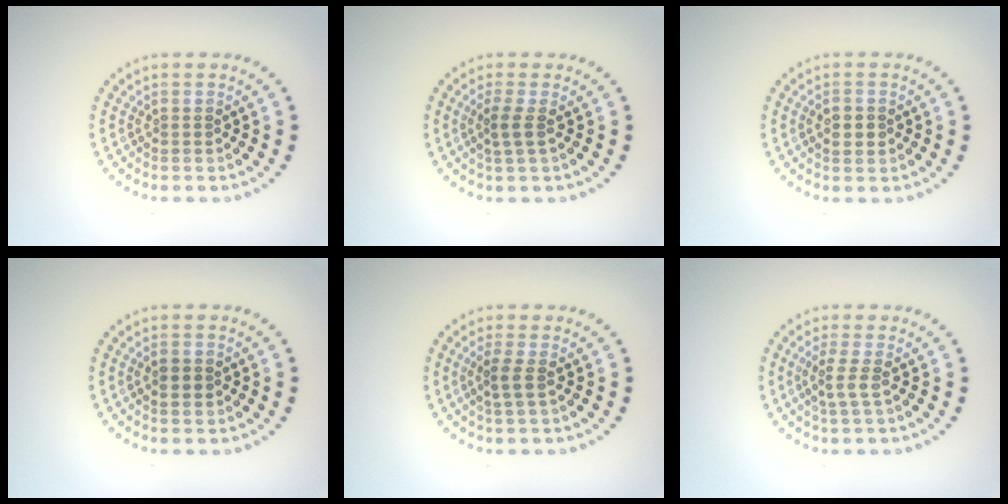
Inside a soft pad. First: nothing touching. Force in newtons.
{"total": 1.6, "press": 1.3, "slide": 0.9}
{"total": 1.6, "press": 1.6, "slide": 0.0}
{"total": 1.7, "press": 1.7, "slide": 0.1}
{"total": 1.6, "press": 1.3, "slide": 0.9}
{"total": 1.7, "press": 1.3, "slide": 1.1}